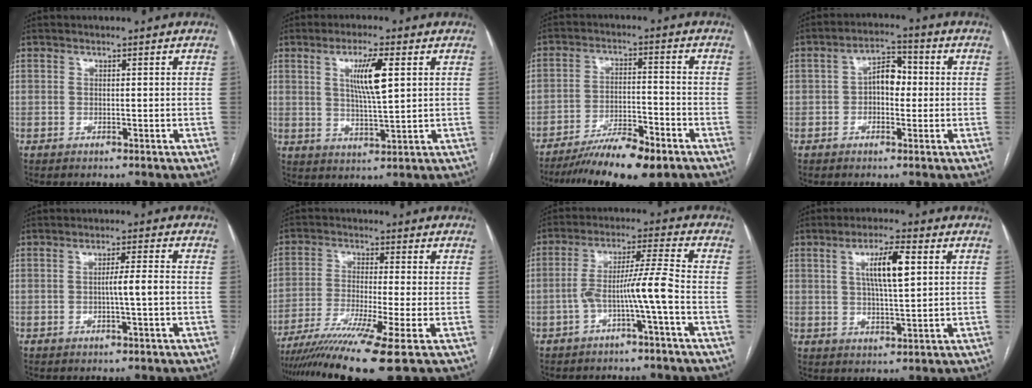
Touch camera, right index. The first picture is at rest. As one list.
[{"total": 7.3, "force": [2.3, 0.6, 6.9], "torque": [-0.127, -0.003, 0.042]}, {"total": 10.8, "force": [-8.1, 1.9, 6.8], "torque": [-0.111, -0.017, -0.137]}, {"total": 5.2, "force": [-0.1, 2.9, 4.3], "torque": [-0.071, 0.022, -0.005]}, {"total": 3.3, "force": [-0.6, -0.3, 3.3], "torque": [-0.052, 0.002, -0.009]}, {"total": 11.9, "force": [-8.1, -1.9, 8.5], "torque": [-0.149, -0.033, -0.132]}, {"total": 7.6, "force": [-2.6, -1.0, 7.0], "torque": [-0.129, 0.025, -0.045]}, {"total": 7.7, "force": [2.2, 1.2, 7.2], "torque": [-0.130, 0.007, 0.041]}]